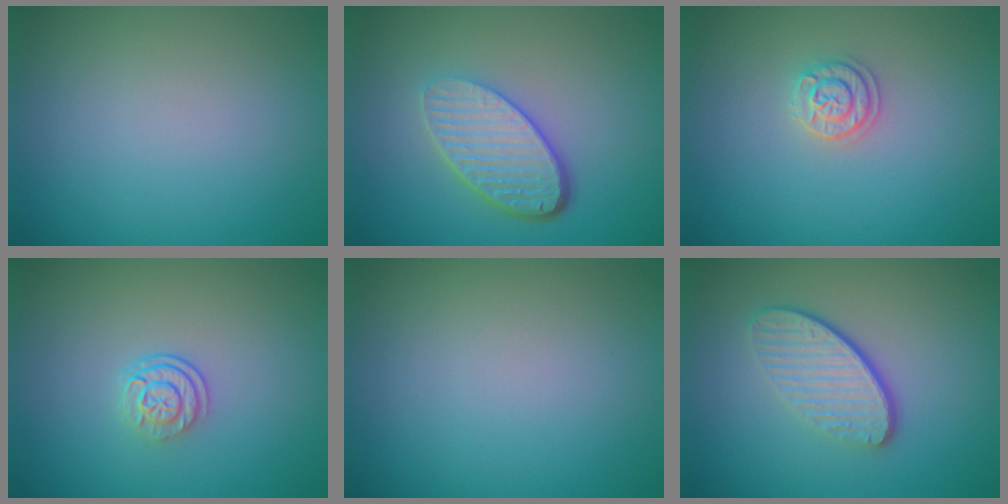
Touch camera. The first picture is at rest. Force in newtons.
{"total": 5.2, "press": 3.7, "slide": 3.7}
{"total": 1.9, "press": 1.9, "slide": 0.2}
{"total": 2.4, "press": 1.8, "slide": 1.6}
{"total": 0.0}
{"total": 4.3, "press": 3.1, "slide": 3.0}